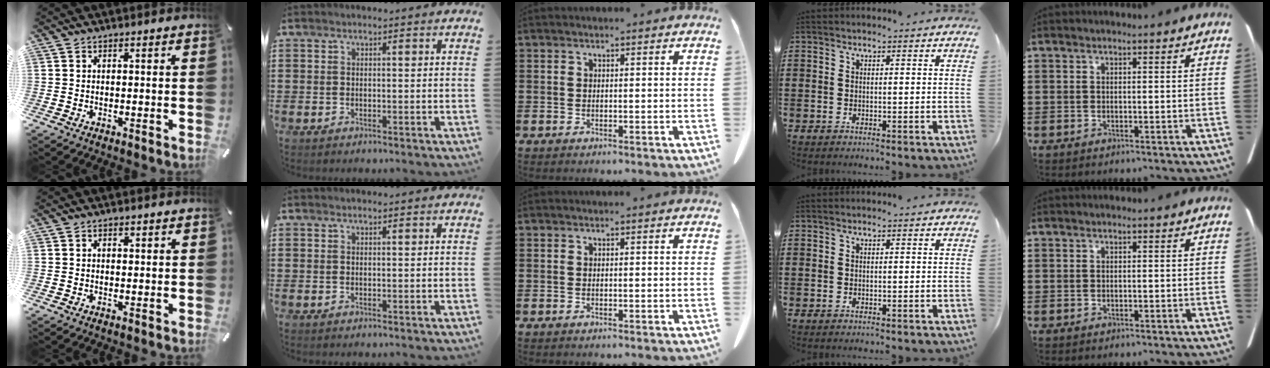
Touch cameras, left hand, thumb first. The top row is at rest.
{"thumb": {"total": 0.7, "force": [0.2, 0.6, 0.4], "torque": [-0.008, 0.005, 0.003]}}